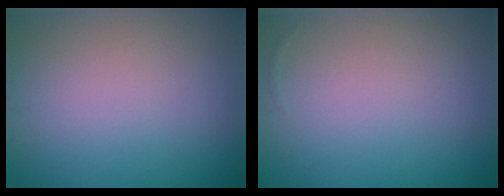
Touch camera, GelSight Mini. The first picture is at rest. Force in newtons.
{"total": 0.0}